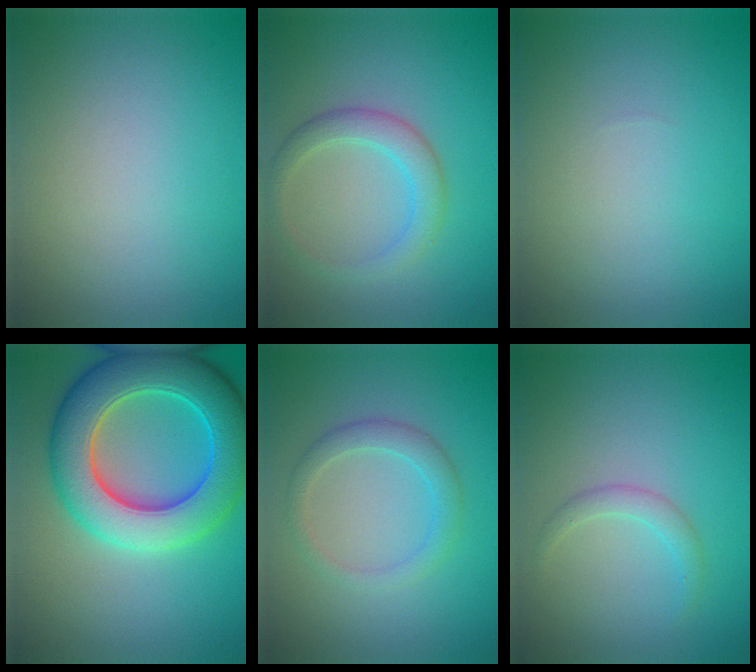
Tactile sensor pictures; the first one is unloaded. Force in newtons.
{"total": 2.8, "press": 2.8, "slide": 0.1}
{"total": 0.0}
{"total": 10.1, "press": 10.1, "slide": 0.3}
{"total": 2.2, "press": 2.2, "slide": 0.0}
{"total": 1.5, "press": 1.5, "slide": 0.1}